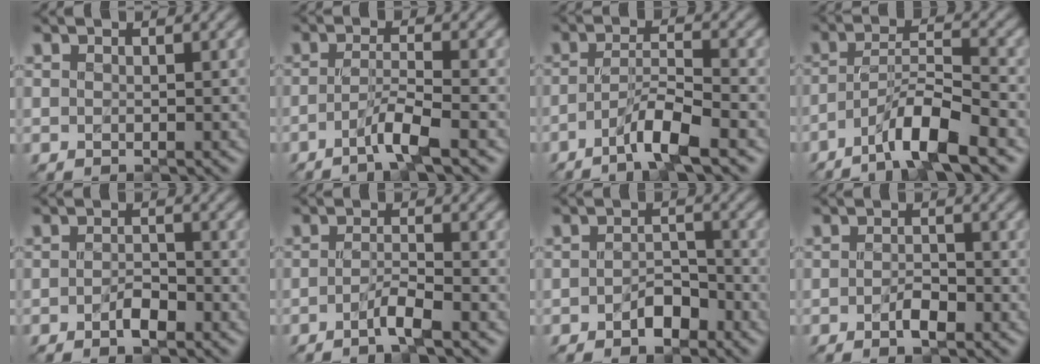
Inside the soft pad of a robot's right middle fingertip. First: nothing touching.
{"total": 3.4, "force": [-1.8, 0.2, 2.9], "torque": [-0.050, 0.007, -0.045]}
{"total": 4.3, "force": [-2.5, 0.4, 3.5], "torque": [-0.062, 0.009, -0.054]}
{"total": 6.3, "force": [-4.1, 0.9, 4.7], "torque": [-0.080, 0.012, -0.078]}
{"total": 1.9, "force": [-1.0, 0.7, 1.5], "torque": [-0.025, 0.006, -0.020]}
{"total": 2.4, "force": [-1.3, 0.1, 1.9], "torque": [-0.035, 0.006, -0.034]}
{"total": 2.3, "force": [-1.4, 1.2, 1.4], "torque": [-0.022, 0.011, -0.027]}
{"total": 1.9, "force": [-0.9, 0.6, 1.5], "torque": [-0.028, 0.004, -0.018]}